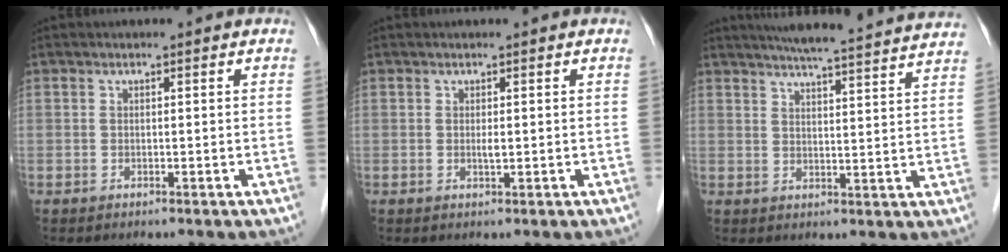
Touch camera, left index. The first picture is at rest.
{"total": 0.7, "force": [0.1, 0.1, 0.7], "torque": [-0.017, -0.003, 0.003]}
{"total": 19.3, "force": [17.8, -0.5, 7.3], "torque": [-0.118, -0.015, 0.222]}